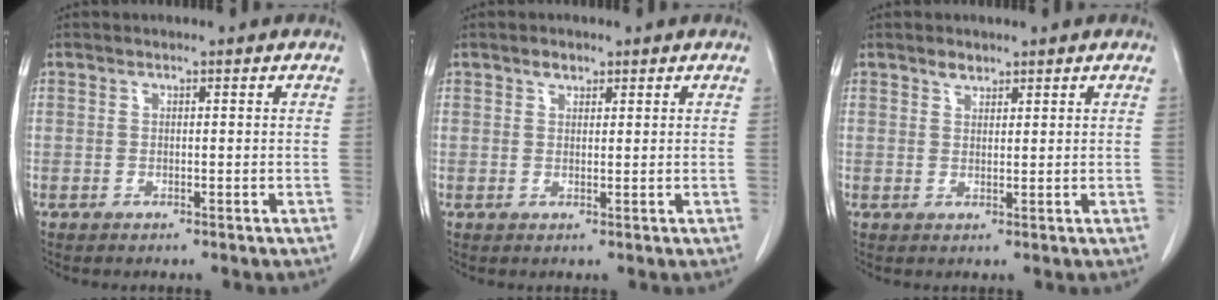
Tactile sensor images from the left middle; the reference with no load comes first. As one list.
[{"total": 1.4, "force": [1.0, 0.9, 0.6], "torque": [-0.012, 0.000, 0.015]}, {"total": 1.5, "force": [1.2, 0.7, 0.4], "torque": [-0.009, -0.003, 0.021]}]